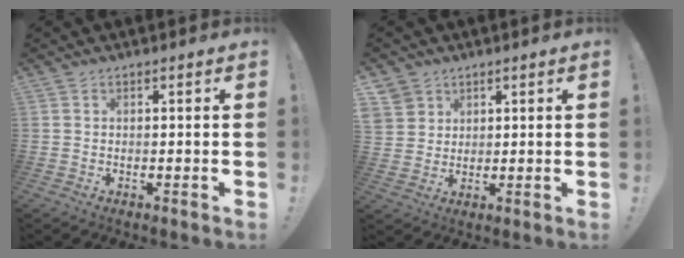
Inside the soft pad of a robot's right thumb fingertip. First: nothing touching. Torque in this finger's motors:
{"motor_torque": [1.81, 3.20, 1.80, 0.51, 0.70]}